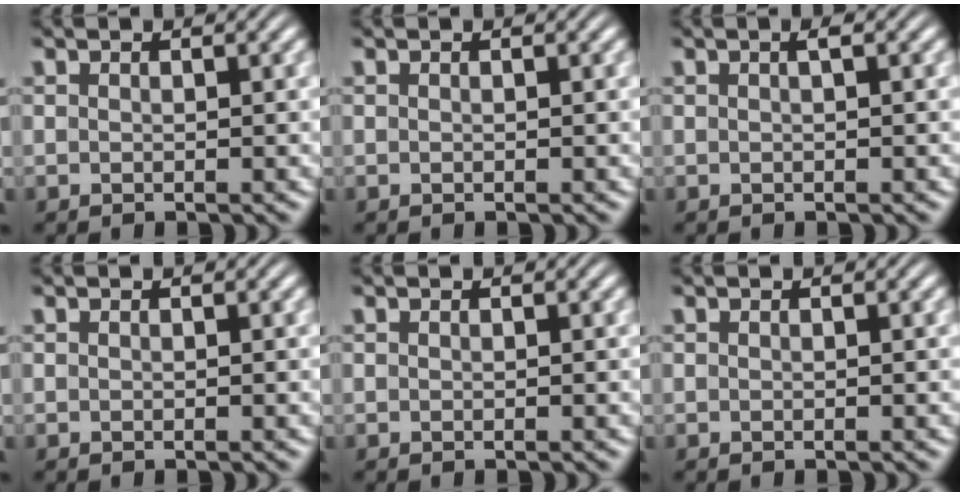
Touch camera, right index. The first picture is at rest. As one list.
[{"total": 0.0}, {"total": 0.5, "force": [-0.1, -0.1, 0.5], "torque": [-0.008, 0.006, -0.002]}, {"total": 0.0}, {"total": 0.0}, {"total": 0.0}]